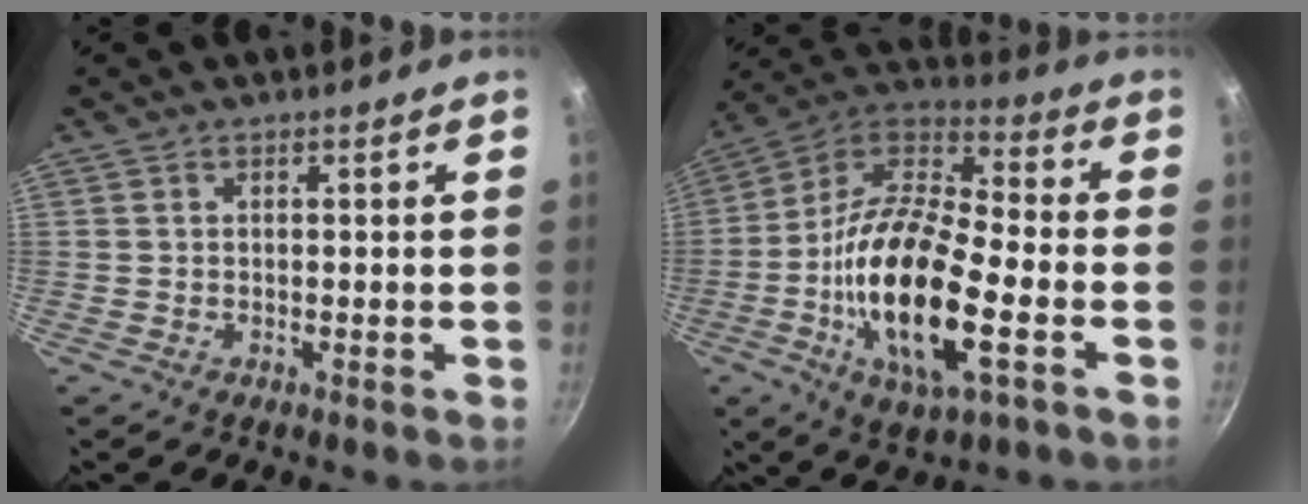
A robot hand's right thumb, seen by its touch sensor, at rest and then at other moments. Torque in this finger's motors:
{"motor_torque": [0.14, 1.48, 1.94, -0.83, 0.65]}